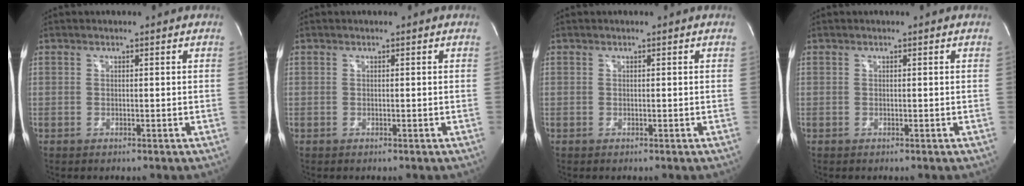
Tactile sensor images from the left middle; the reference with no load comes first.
{"total": 0.0}
{"total": 0.0}
{"total": 0.0}